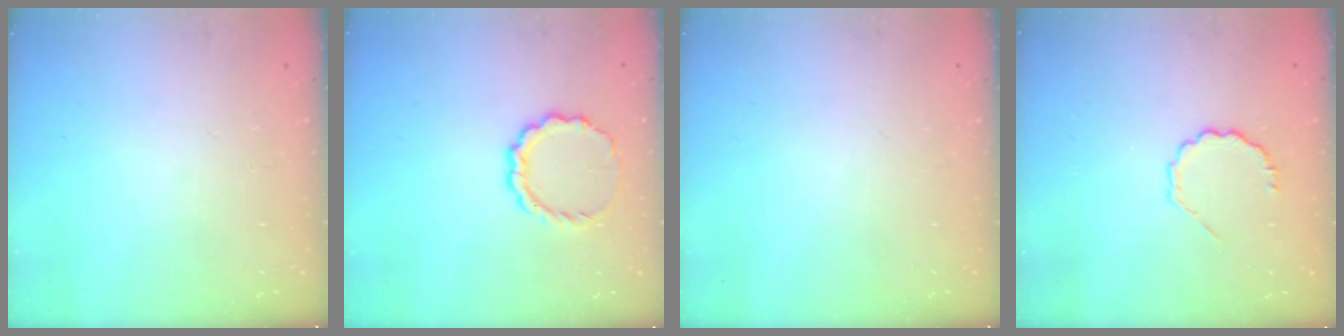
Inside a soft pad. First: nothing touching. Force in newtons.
{"total": 8.2, "press": 7.9, "slide": 1.8}
{"total": 0.0}
{"total": 4.0, "press": 3.9, "slide": 1.0}